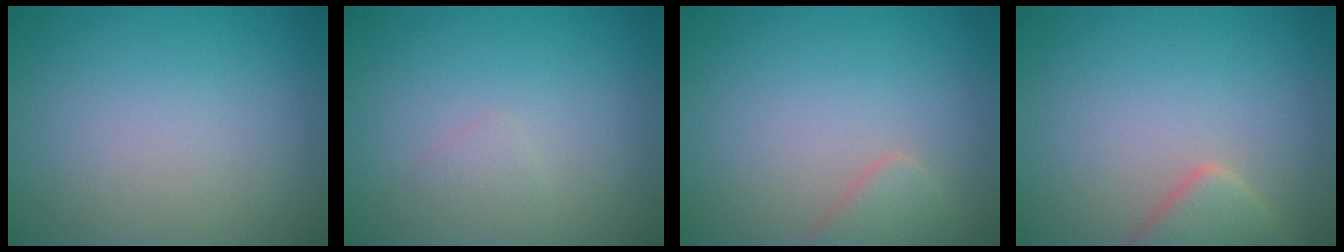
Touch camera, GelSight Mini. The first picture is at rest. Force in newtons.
{"total": 0.7, "press": 0.7, "slide": 0.1}
{"total": 1.9, "press": 1.9, "slide": 0.2}
{"total": 3.0, "press": 2.9, "slide": 0.3}